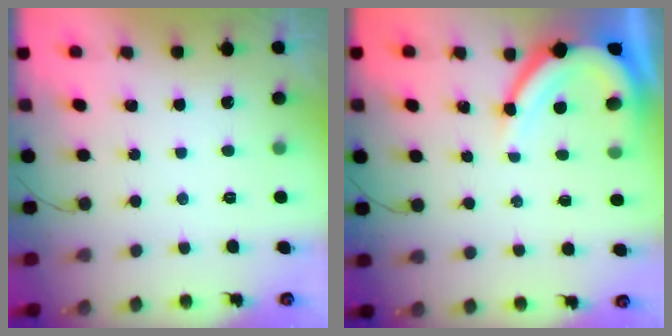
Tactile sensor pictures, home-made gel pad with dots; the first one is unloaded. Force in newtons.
{"total": 9.8, "press": 9.8, "slide": 1.2}